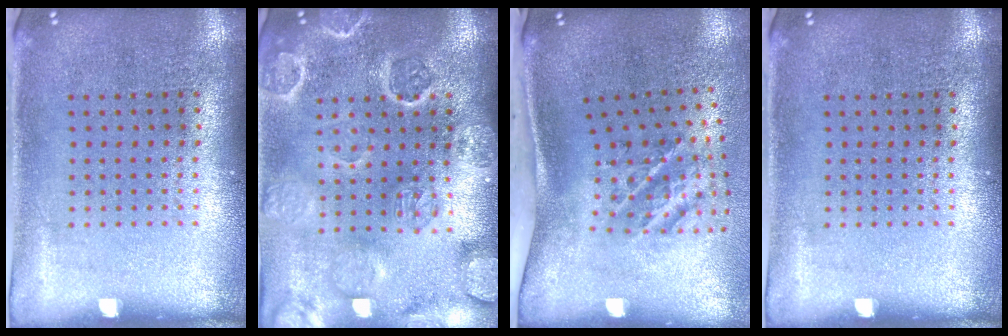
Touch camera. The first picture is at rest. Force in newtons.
{"total": 3.2, "press": 3.0, "slide": 0.9}
{"total": 2.3, "press": 1.3, "slide": 1.9}
{"total": 0.0}